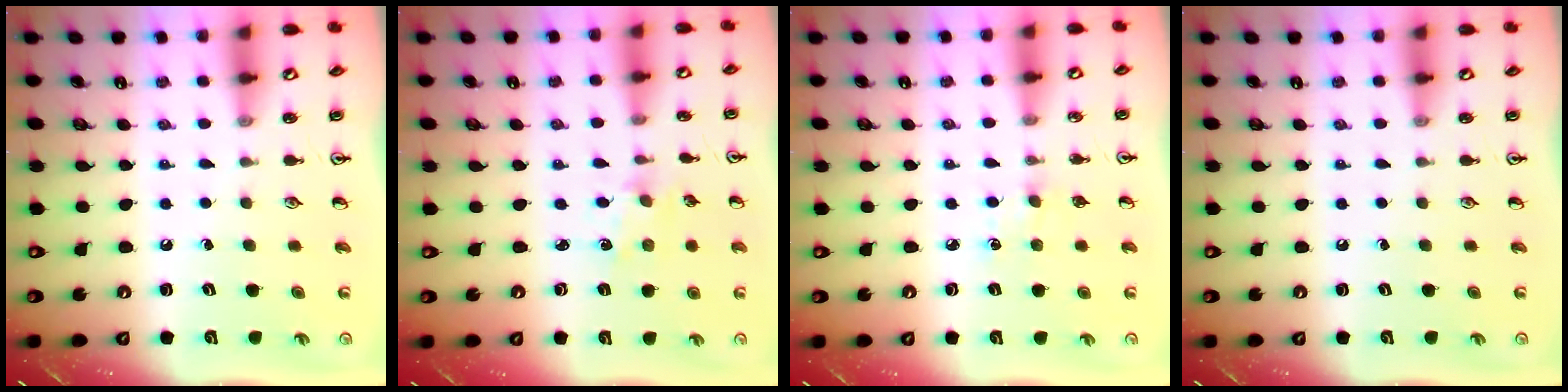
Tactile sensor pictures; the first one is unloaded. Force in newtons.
{"total": 1.2, "press": 1.1, "slide": 0.2}
{"total": 3.5, "press": 3.4, "slide": 0.5}
{"total": 0.0}